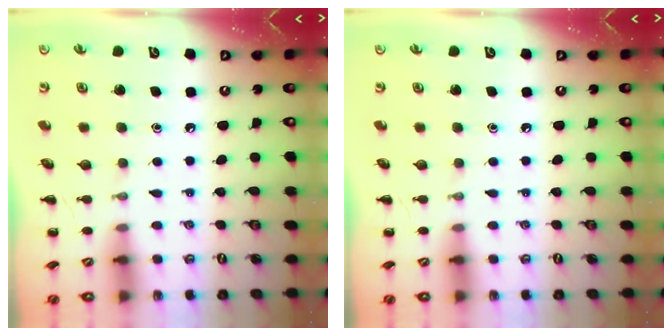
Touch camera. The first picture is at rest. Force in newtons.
{"total": 0.0}